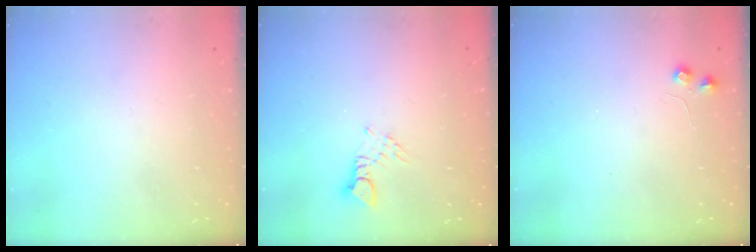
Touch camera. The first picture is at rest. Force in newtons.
{"total": 2.9, "press": 2.9, "slide": 0.2}
{"total": 5.0, "press": 4.9, "slide": 0.8}